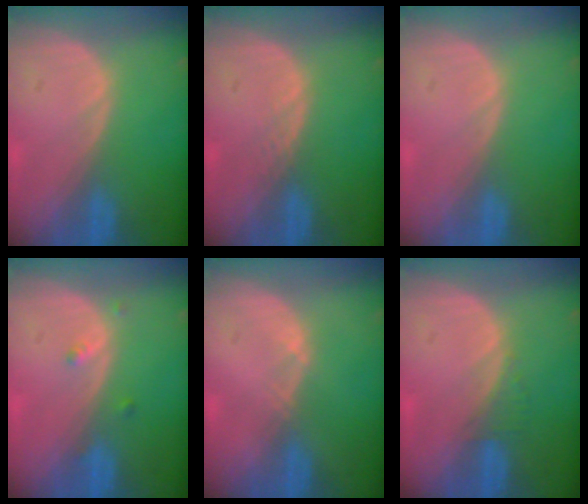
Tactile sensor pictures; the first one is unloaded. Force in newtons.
{"total": 1.0, "press": 1.0, "slide": 0.1}
{"total": 0.0}
{"total": 1.6, "press": 1.3, "slide": 0.8}
{"total": 0.6, "press": 0.5, "slide": 0.3}
{"total": 1.3, "press": 1.2, "slide": 0.4}